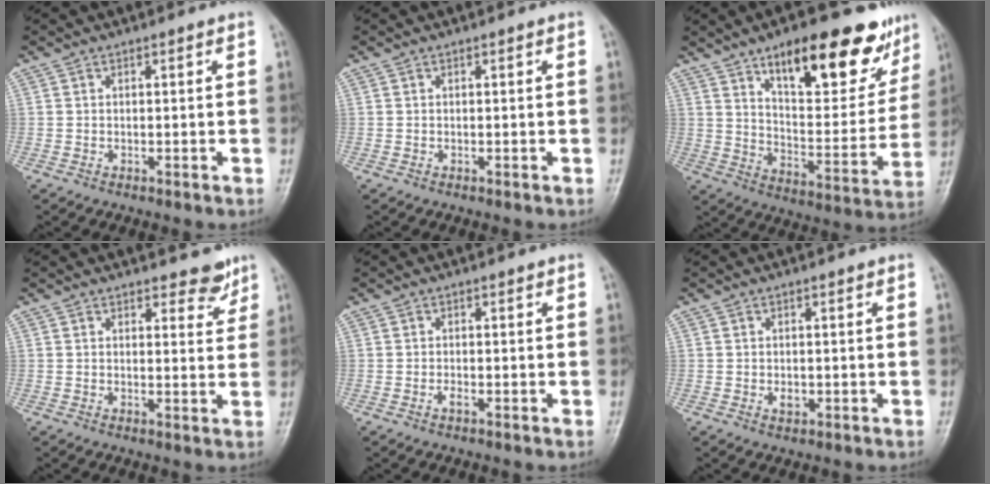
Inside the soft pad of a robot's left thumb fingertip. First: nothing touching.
{"total": 0.0}
{"total": 22.2, "force": [13.6, 8.4, 15.3], "torque": [-0.169, -0.057, 0.210]}
{"total": 3.8, "force": [3.1, 1.7, 1.4], "torque": [0.006, -0.023, 0.039]}
{"total": 0.8, "force": [-0.4, 0.4, 0.6], "torque": [-0.013, -0.001, -0.007]}
{"total": 1.4, "force": [-0.1, 1.1, 0.9], "torque": [-0.013, -0.001, 0.001]}